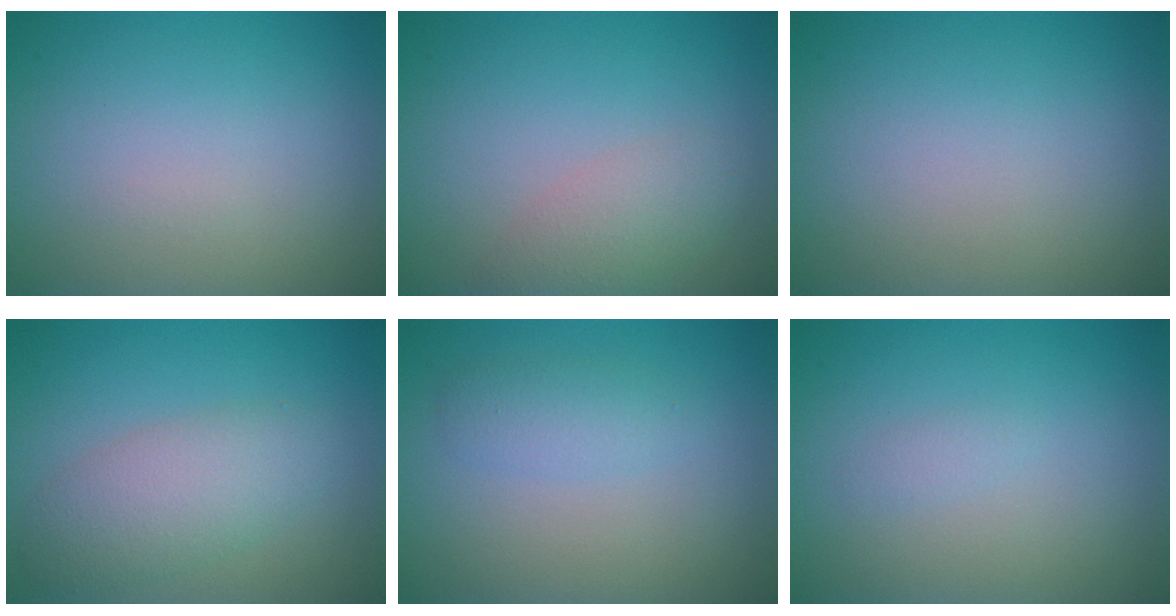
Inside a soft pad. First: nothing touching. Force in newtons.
{"total": 2.8, "press": 2.8, "slide": 0.1}
{"total": 0.0}
{"total": 4.3, "press": 4.3, "slide": 0.1}
{"total": 1.9, "press": 1.9, "slide": 0.1}
{"total": 0.6, "press": 0.6, "slide": 0.0}